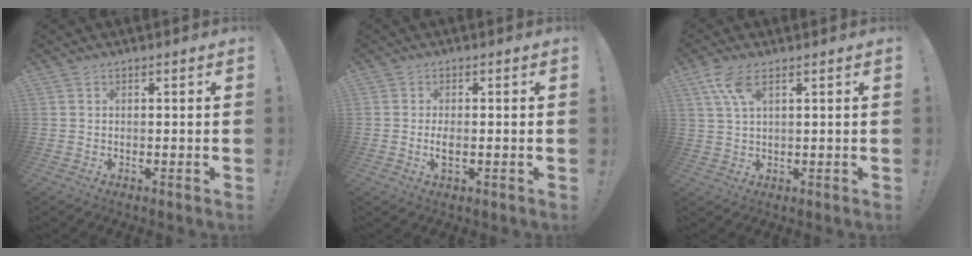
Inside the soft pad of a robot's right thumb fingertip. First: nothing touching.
{"total": 2.6, "force": [-0.6, 0.9, 2.3], "torque": [-0.054, -0.002, -0.016]}
{"total": 6.3, "force": [3.4, 2.2, 4.9], "torque": [-0.096, -0.006, 0.062]}